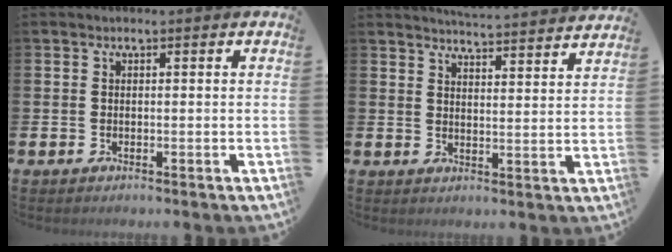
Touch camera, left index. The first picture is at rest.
{"total": 5.2, "force": [5.2, -0.2, 0.4], "torque": [-0.017, -0.035, 0.092]}